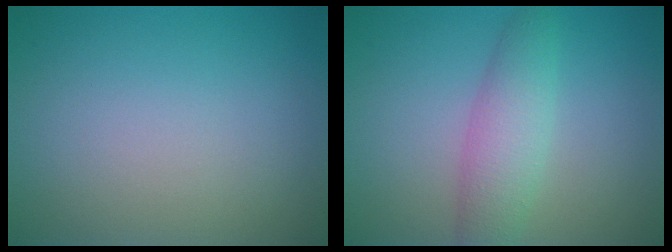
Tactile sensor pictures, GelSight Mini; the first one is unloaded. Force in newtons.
{"total": 3.7, "press": 3.7, "slide": 0.0}